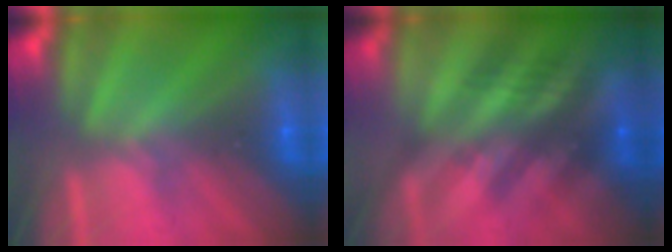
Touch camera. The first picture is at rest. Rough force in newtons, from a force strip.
{"total": 2.4}